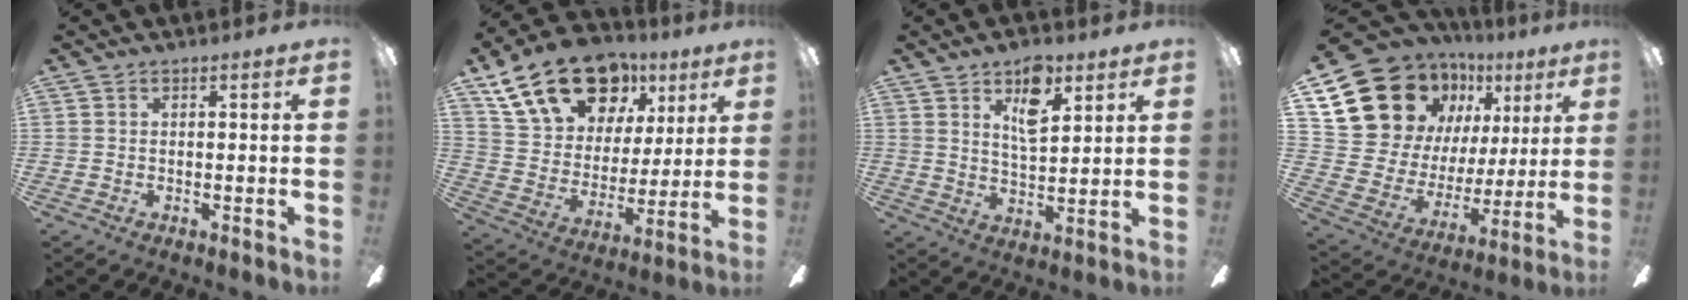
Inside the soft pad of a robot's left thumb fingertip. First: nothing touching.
{"total": 21.6, "force": [13.9, 12.8, 10.6], "torque": [-0.186, -0.069, 0.256]}
{"total": 9.8, "force": [5.8, 4.5, 6.5], "torque": [-0.092, -0.022, 0.097]}
{"total": 19.3, "force": [11.2, 13.8, 7.5], "torque": [-0.141, -0.078, 0.231]}